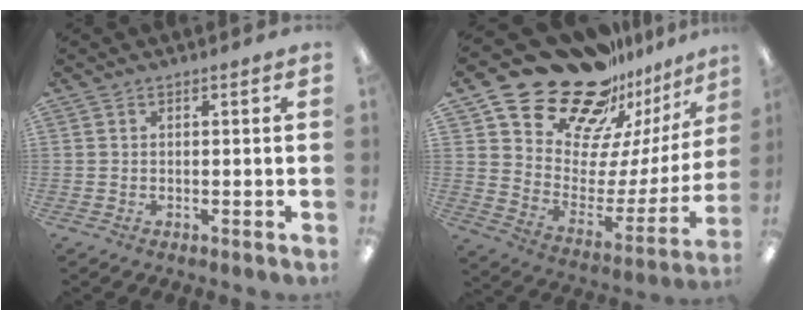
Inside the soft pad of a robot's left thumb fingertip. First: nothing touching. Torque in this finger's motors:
{"motor_torque": [0.49, 0.49, 1.13, -1.63, 0.25]}